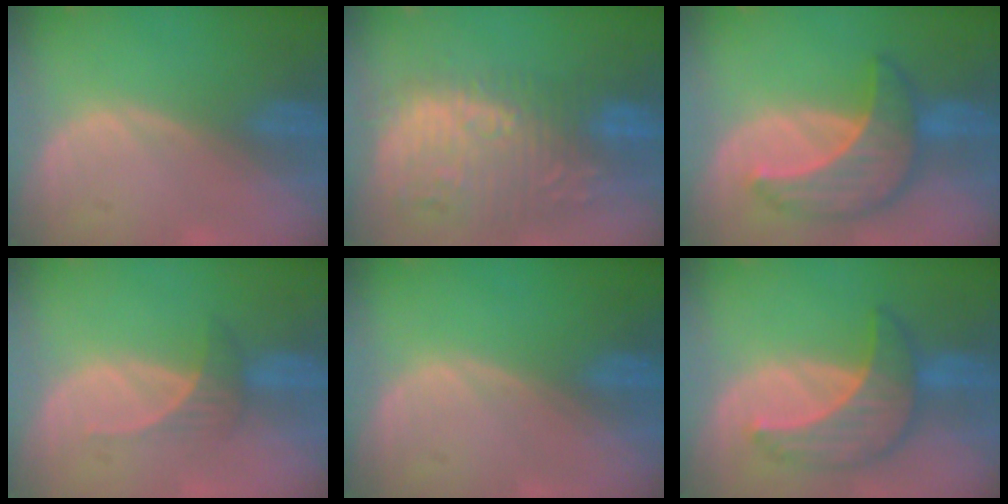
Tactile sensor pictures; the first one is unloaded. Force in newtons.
{"total": 12.9, "press": 11.7, "slide": 5.4}
{"total": 8.8, "press": 8.7, "slide": 0.6}
{"total": 2.8, "press": 2.7, "slide": 0.9}
{"total": 0.0}
{"total": 7.7, "press": 7.7, "slide": 0.4}